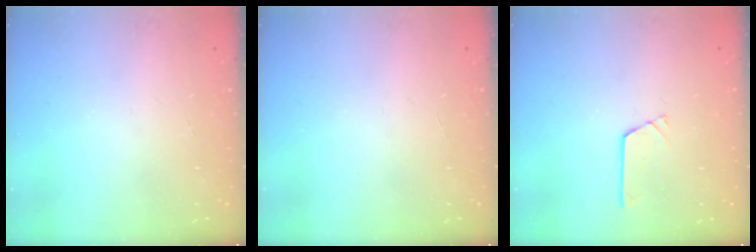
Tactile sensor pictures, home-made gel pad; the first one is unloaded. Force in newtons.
{"total": 0.0}
{"total": 2.7, "press": 2.7, "slide": 0.3}